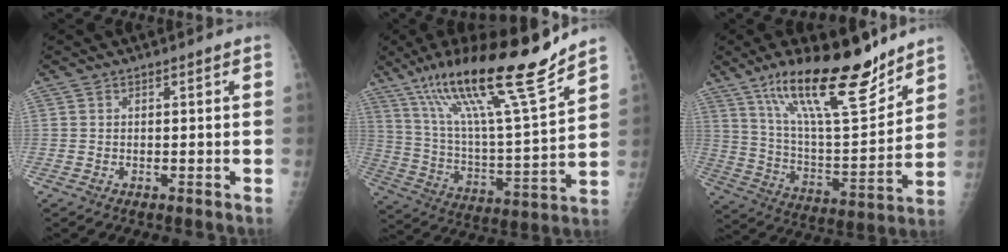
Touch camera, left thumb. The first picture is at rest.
{"total": 23.9, "force": [16.7, 2.8, 16.9], "torque": [-0.271, -0.065, 0.292]}
{"total": 23.0, "force": [15.9, 6.5, 15.2], "torque": [-0.226, -0.076, 0.274]}